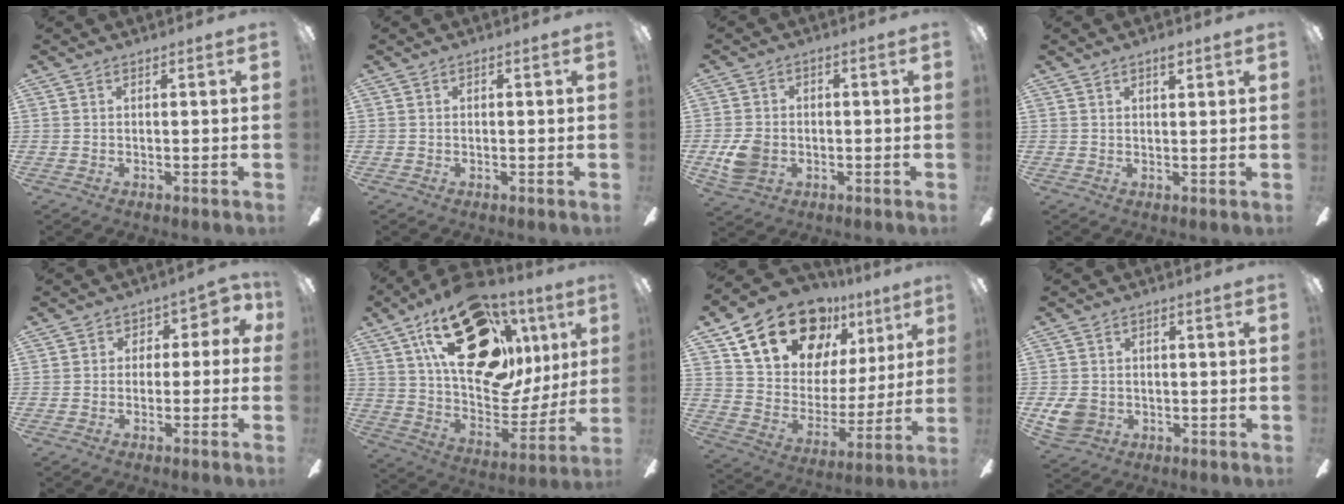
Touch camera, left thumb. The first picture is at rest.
{"total": 0.0}
{"total": 6.8, "force": [-1.8, 5.3, 3.9], "torque": [-0.075, 0.012, -0.030]}
{"total": 2.1, "force": [1.6, 0.7, 1.1], "torque": [-0.008, -0.006, 0.025]}
{"total": 4.6, "force": [-1.7, 3.5, 2.6], "torque": [-0.035, 0.023, -0.034]}
{"total": 29.1, "force": [14.4, 16.0, 19.6], "torque": [-0.314, -0.066, 0.260]}
{"total": 22.1, "force": [14.6, 12.8, 10.5], "torque": [-0.186, -0.077, 0.269]}
{"total": 5.8, "force": [-1.3, 4.9, 2.7], "torque": [-0.057, 0.010, -0.022]}